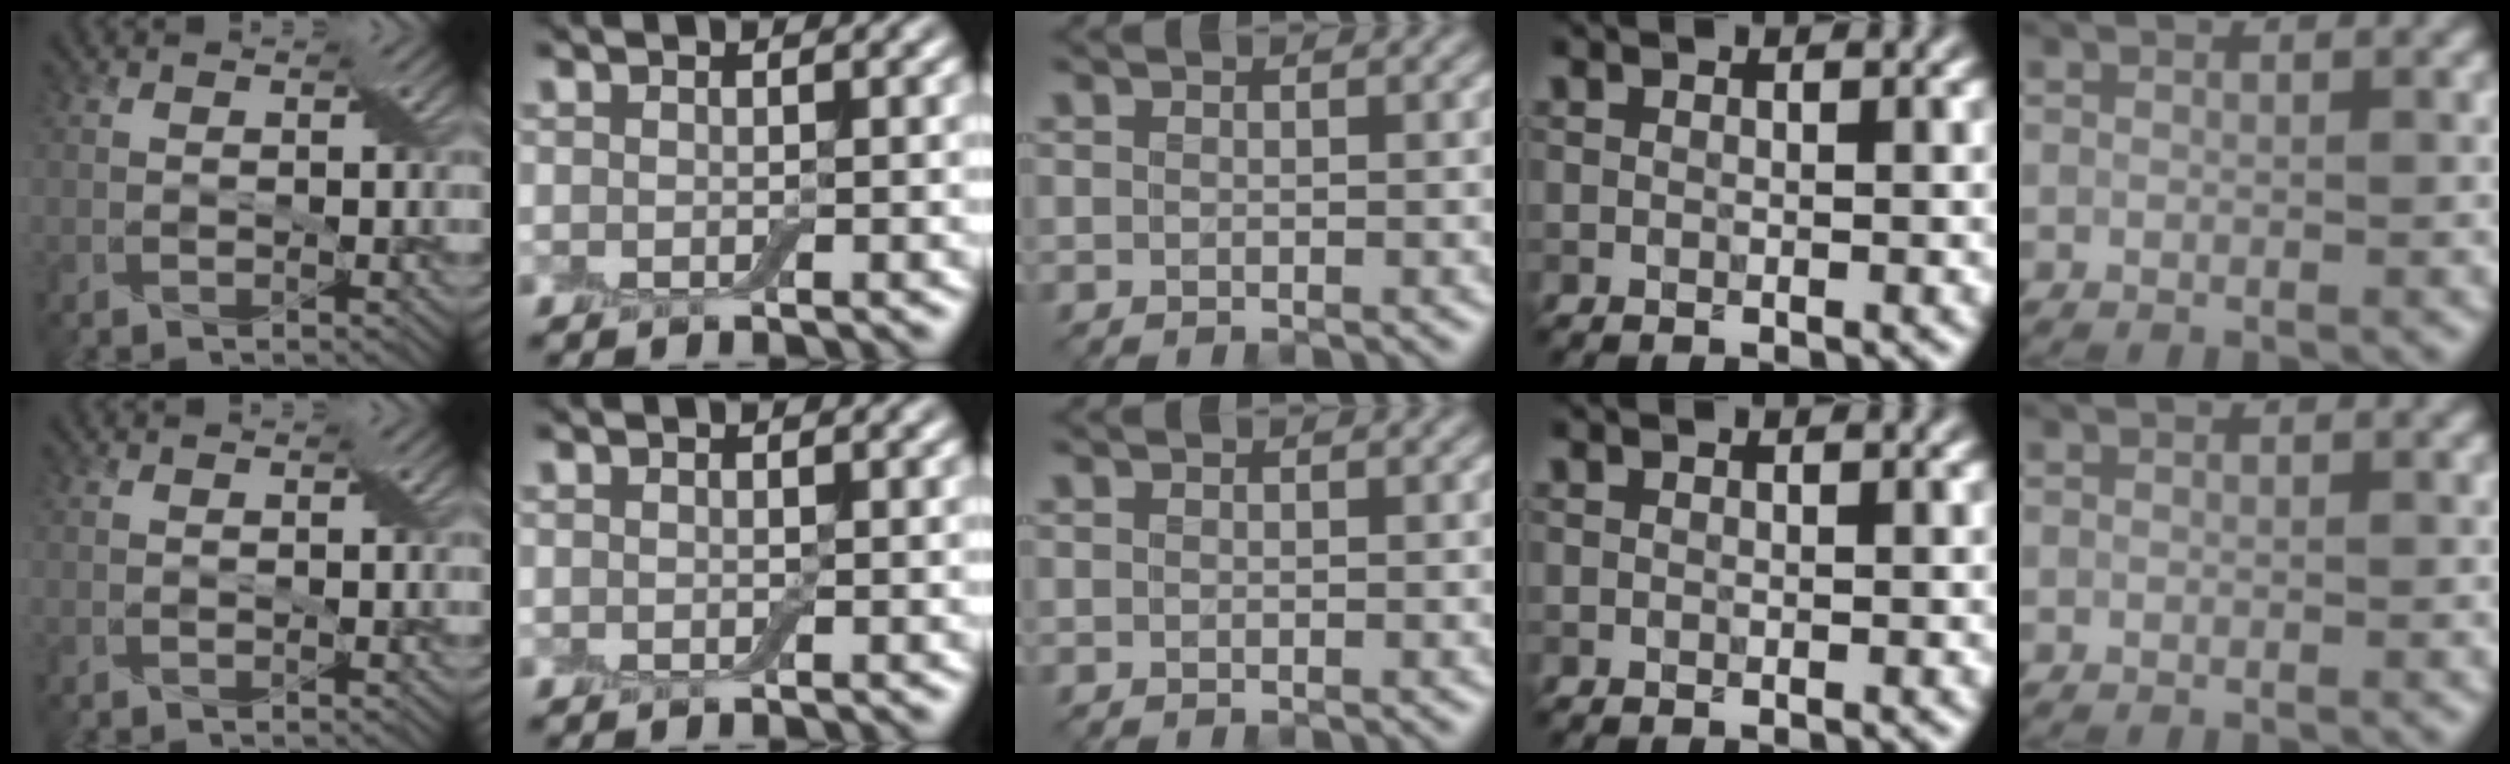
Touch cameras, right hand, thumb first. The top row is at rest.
{}